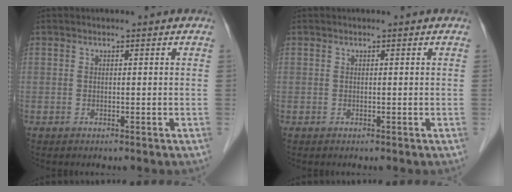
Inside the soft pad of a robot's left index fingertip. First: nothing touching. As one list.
[{"total": 0.0}]